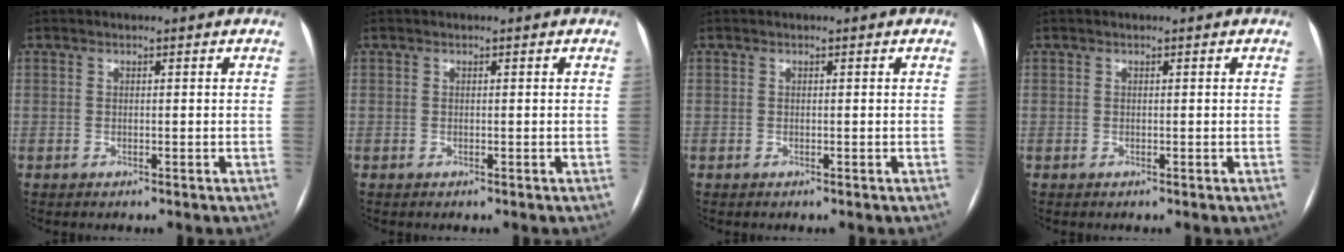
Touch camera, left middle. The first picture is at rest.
{"total": 0.0}
{"total": 0.0}
{"total": 0.0}